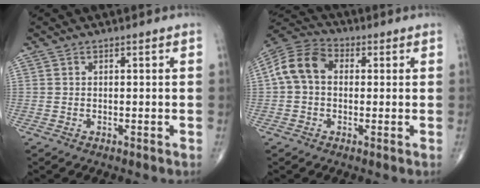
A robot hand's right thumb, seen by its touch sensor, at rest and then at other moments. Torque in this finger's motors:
{"motor_torque": [-0.08, 0.24, 0.29, -0.29, 0.20]}